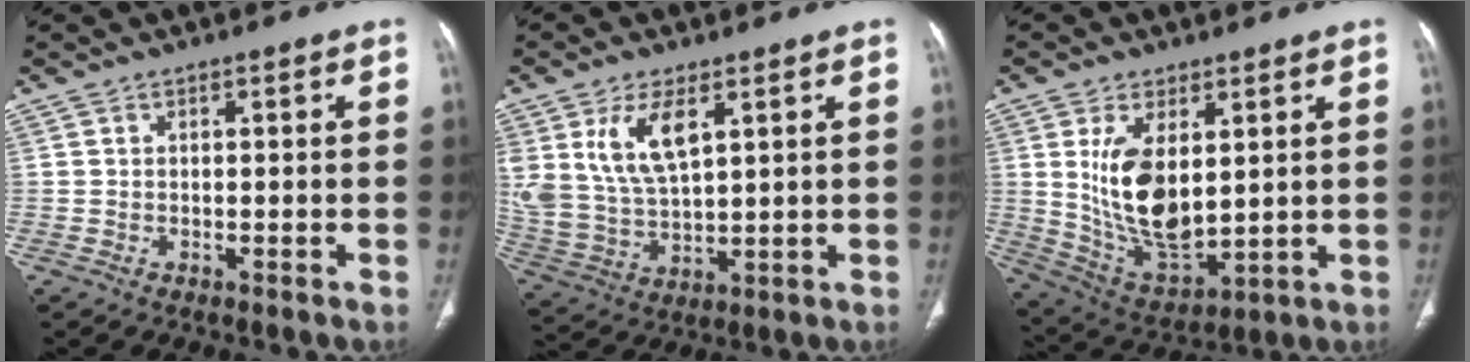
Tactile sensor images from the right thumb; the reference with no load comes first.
{"total": 12.2, "force": [5.1, 6.0, 9.3], "torque": [-0.185, -0.020, 0.115]}
{"total": 14.2, "force": [3.0, 7.3, 11.8], "torque": [-0.205, -0.026, 0.078]}